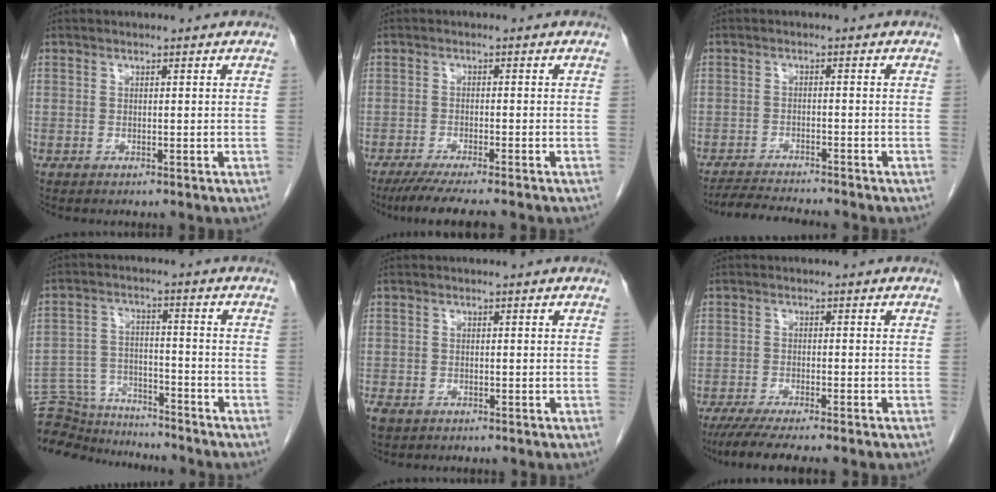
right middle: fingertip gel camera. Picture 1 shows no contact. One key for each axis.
{"total": 8.0, "fx": -6.7, "fy": -0.1, "fz": 4.4, "tx": -0.062, "ty": -0.022, "tz": -0.104}
{"total": 6.2, "fx": -5.9, "fy": 0.0, "fz": 1.9, "tx": -0.029, "ty": -0.016, "tz": -0.097}
{"total": 14.2, "fx": -13.7, "fy": 2.9, "fz": 2.6, "tx": -0.047, "ty": 0.026, "tz": -0.210}
{"total": 2.3, "fx": -1.5, "fy": 1.4, "fz": 0.9, "tx": -0.020, "ty": -0.002, "tz": -0.021}
{"total": 8.6, "fx": -7.1, "fy": 0.2, "fz": 4.9, "tx": -0.066, "ty": -0.019, "tz": -0.109}